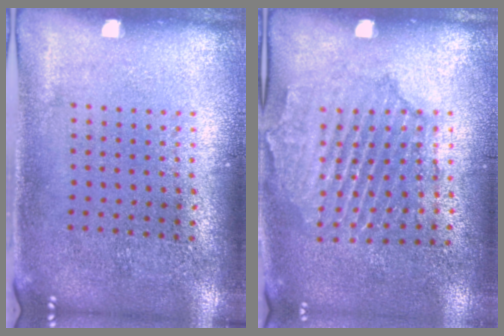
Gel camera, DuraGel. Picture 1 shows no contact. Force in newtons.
{"total": 1.6, "press": 1.6, "slide": 0.2}